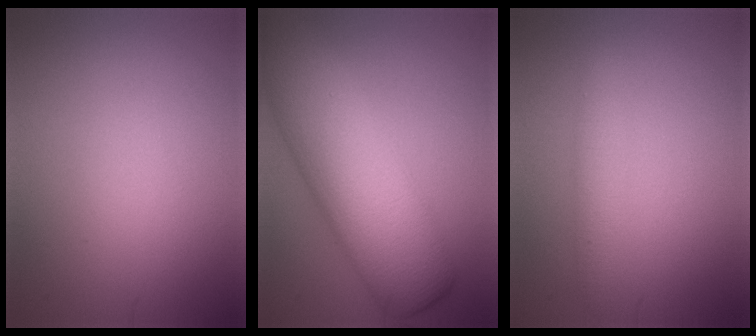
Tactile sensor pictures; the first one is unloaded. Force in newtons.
{"total": 10.8, "press": 10.8, "slide": 0.2}
{"total": 1.9, "press": 1.9, "slide": 0.1}